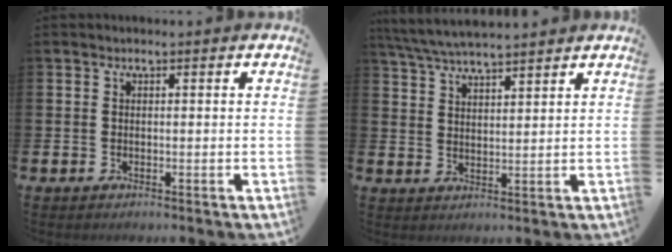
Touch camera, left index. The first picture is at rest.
{"total": 5.5, "force": [5.3, 0.3, 1.3], "torque": [-0.044, -0.019, 0.096]}